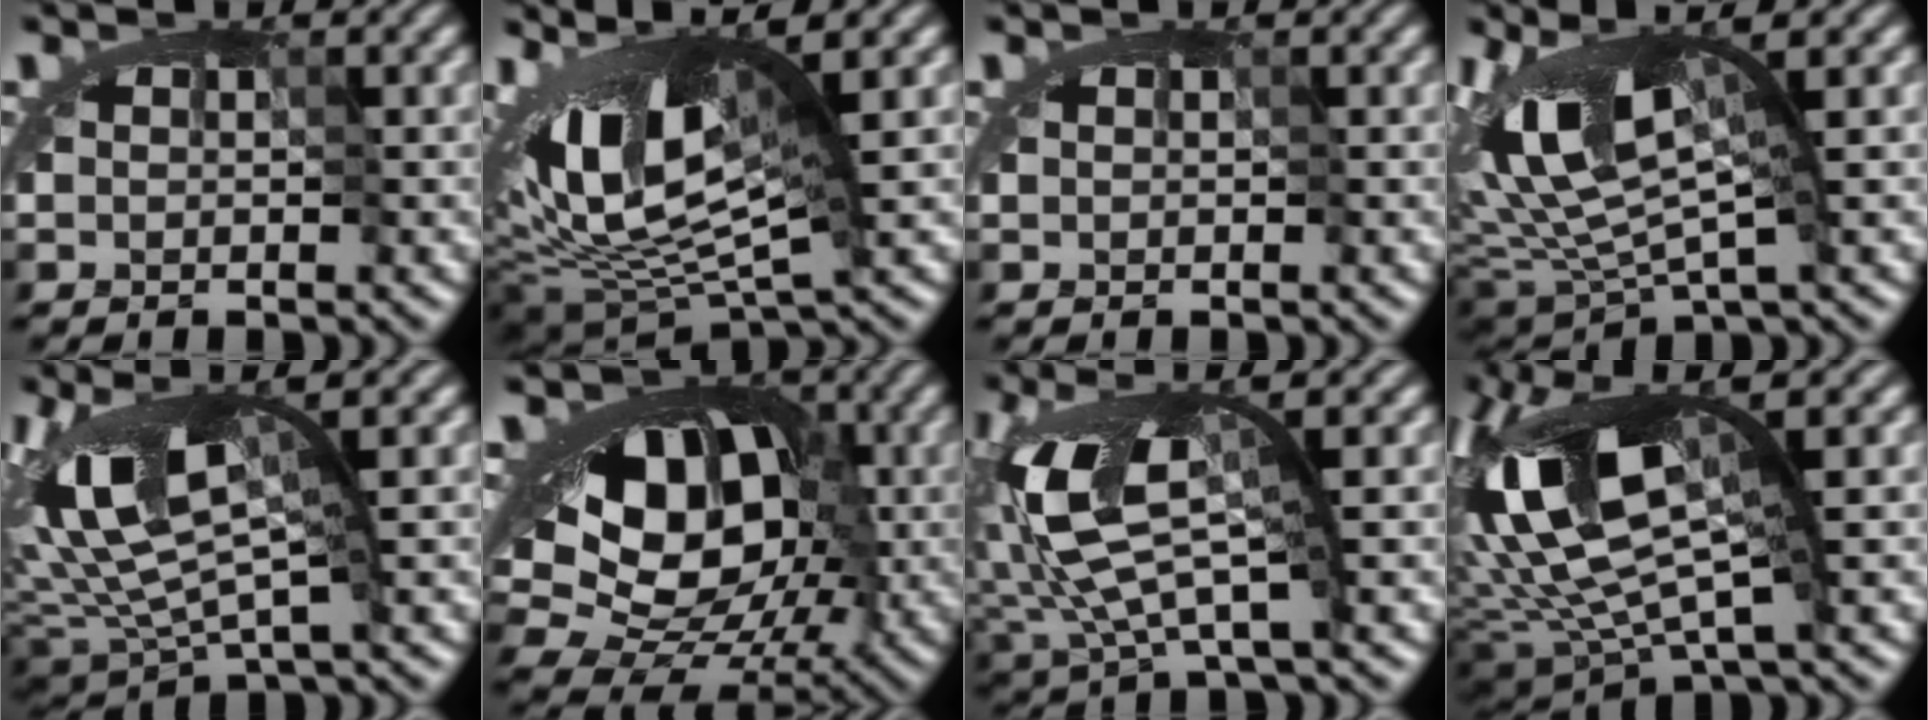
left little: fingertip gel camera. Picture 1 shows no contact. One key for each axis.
{"total": 12.1, "fx": -0.4, "fy": 4.8, "fz": 11.1, "tx": -0.185, "ty": -0.009, "tz": 0.012}
{"total": 0.0}
{"total": 8.0, "fx": 0.1, "fy": 2.8, "fz": 7.5, "tx": -0.151, "ty": -0.008, "tz": -0.002}
{"total": 6.9, "fx": -0.3, "fy": 2.2, "fz": 6.5, "tx": -0.137, "ty": -0.006, "tz": -0.012}
{"total": 12.8, "fx": 1.7, "fy": 9.3, "fz": 8.6, "tx": -0.125, "ty": 0.037, "tz": 0.008}
{"total": 7.3, "fx": -0.2, "fy": 2.2, "fz": 6.9, "tx": -0.157, "ty": -0.005, "tz": -0.009}
{"total": 11.7, "fx": -0.5, "fy": 4.2, "fz": 10.9, "tx": -0.227, "ty": -0.003, "tz": -0.016}